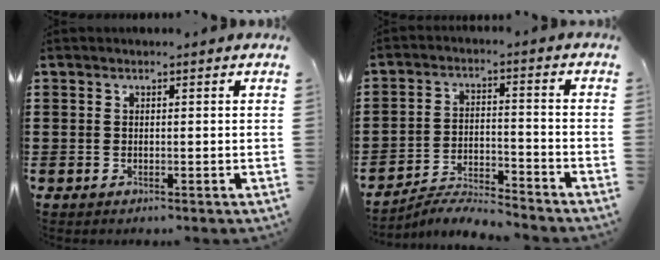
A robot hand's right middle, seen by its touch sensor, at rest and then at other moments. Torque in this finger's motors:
{"motor_torque": [0.13, -0.03, -0.01, 0.02]}